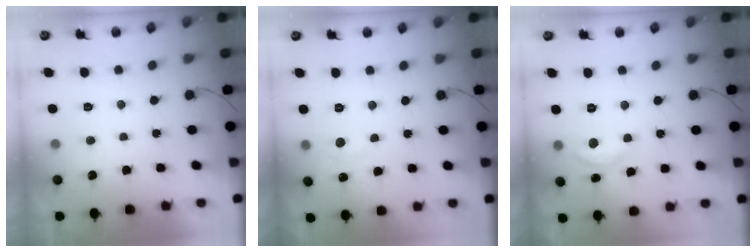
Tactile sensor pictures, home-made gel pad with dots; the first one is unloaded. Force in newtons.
{"total": 5.0, "press": 5.0, "slide": 0.6}
{"total": 6.3, "press": 6.3, "slide": 0.4}